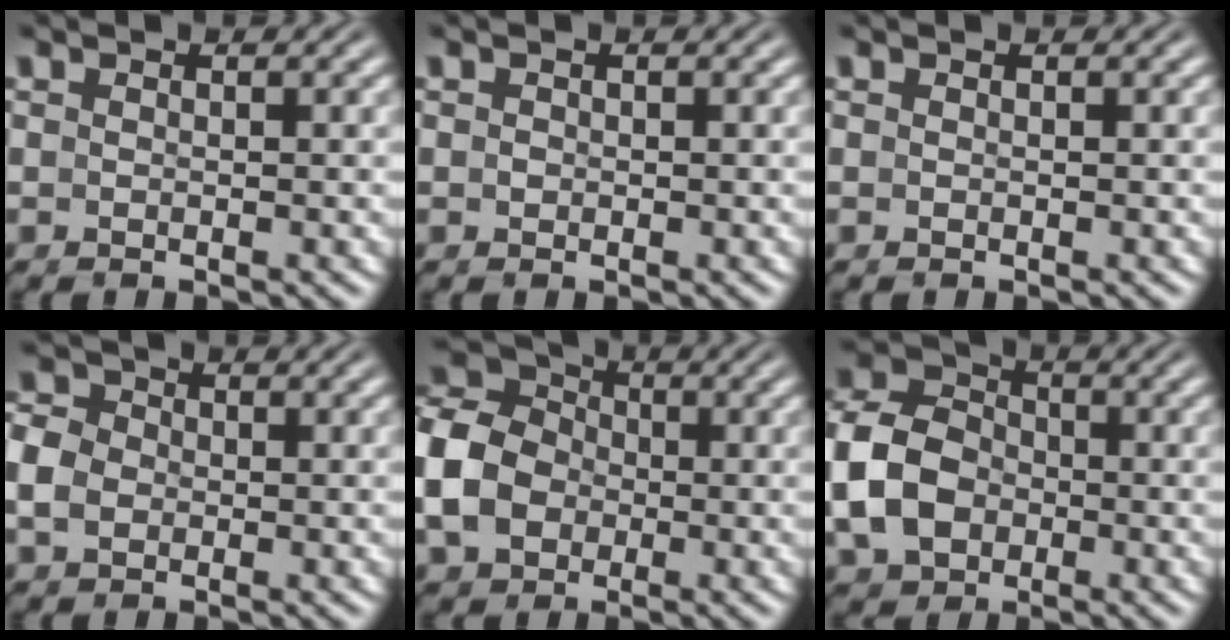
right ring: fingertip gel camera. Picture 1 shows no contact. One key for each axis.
{"total": 0.0}
{"total": 0.0}
{"total": 3.9, "fx": 0.0, "fy": 3.4, "fz": 2.0, "tx": -0.045, "ty": 0.000, "tz": -0.004}
{"total": 9.3, "fx": 0.7, "fy": 7.8, "fz": 5.0, "tx": -0.111, "ty": 0.002, "tz": 0.005}
{"total": 8.0, "fx": -0.7, "fy": 6.8, "fz": 4.1, "tx": -0.093, "ty": -0.014, "tz": -0.009}